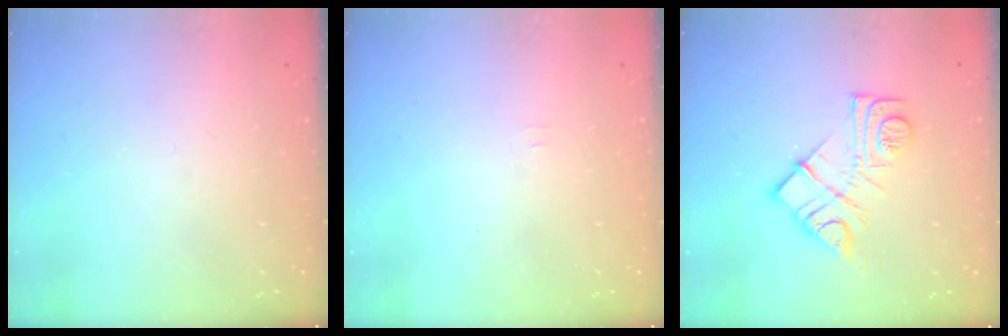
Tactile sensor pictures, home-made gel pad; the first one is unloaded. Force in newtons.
{"total": 3.9, "press": 3.8, "slide": 0.5}
{"total": 13.0, "press": 12.9, "slide": 0.9}